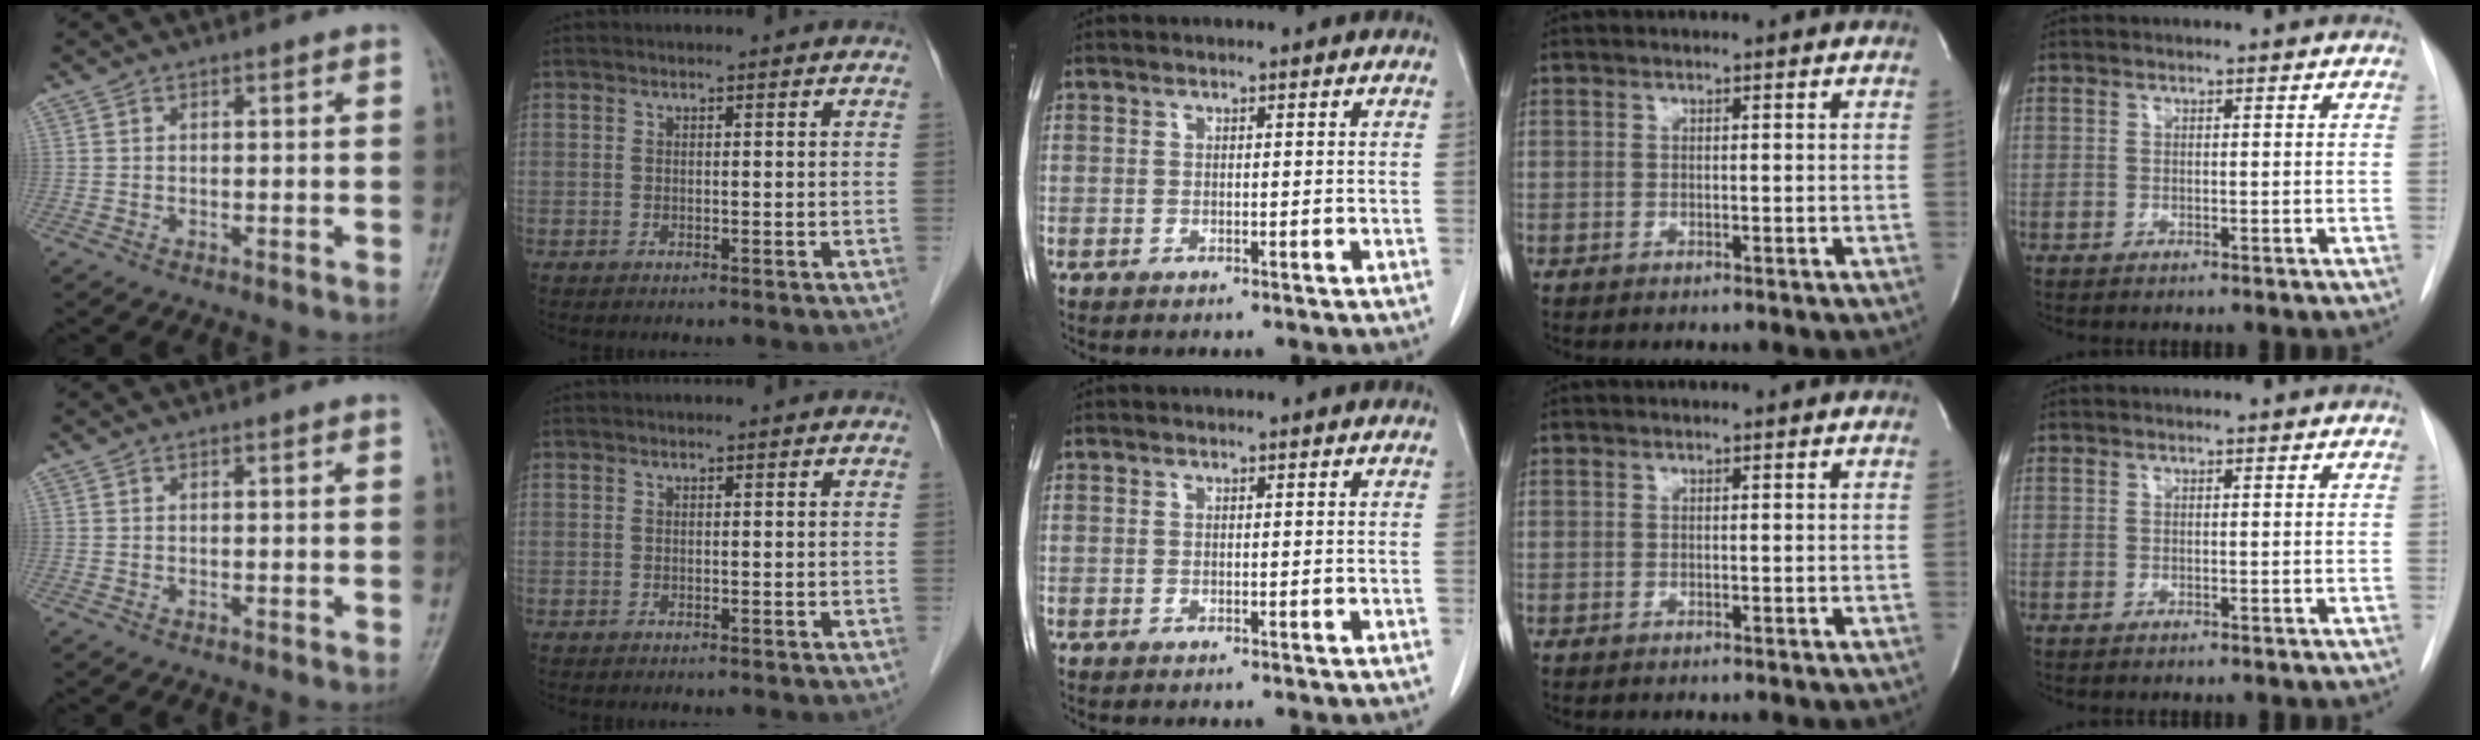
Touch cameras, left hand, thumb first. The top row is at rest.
{}